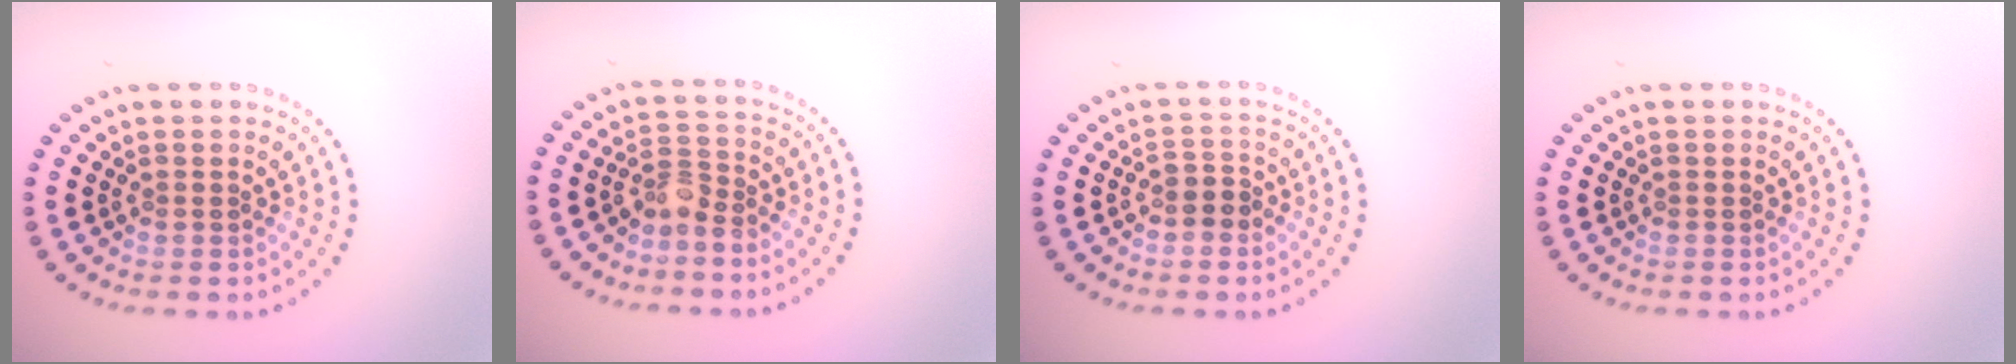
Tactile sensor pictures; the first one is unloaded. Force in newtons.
{"total": 2.1, "press": 1.6, "slide": 1.4}
{"total": 1.7, "press": 1.4, "slide": 1.0}
{"total": 0.0}